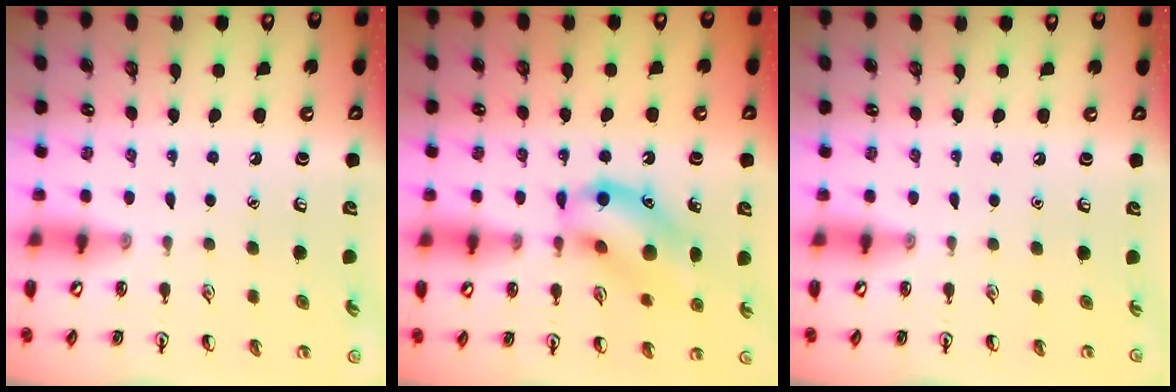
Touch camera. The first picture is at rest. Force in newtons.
{"total": 13.7, "press": 13.6, "slide": 1.8}
{"total": 0.0}